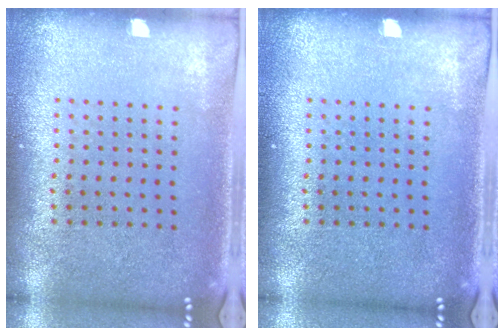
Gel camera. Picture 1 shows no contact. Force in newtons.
{"total": 0.0}